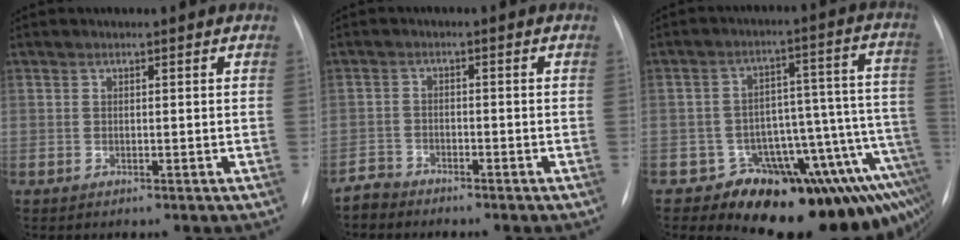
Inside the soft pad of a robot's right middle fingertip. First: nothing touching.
{"total": 2.4, "force": [-2.2, 0.7, -0.7], "torque": [0.017, -0.003, -0.044]}
{"total": 16.4, "force": [-12.1, 5.5, 9.7], "torque": [-0.011, 0.084, -0.146]}